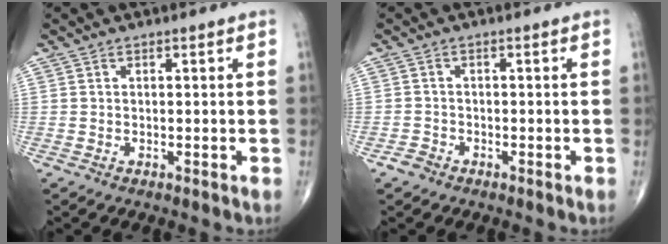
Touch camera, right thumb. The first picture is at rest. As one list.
[{"total": 1.7, "force": [-1.2, 1.2, 0.3], "torque": [-0.006, 0.005, -0.025]}]